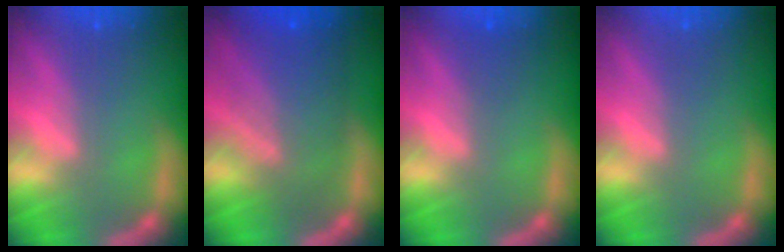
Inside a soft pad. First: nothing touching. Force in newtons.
{"total": 8.6}
{"total": 1.0}
{"total": 0.0}